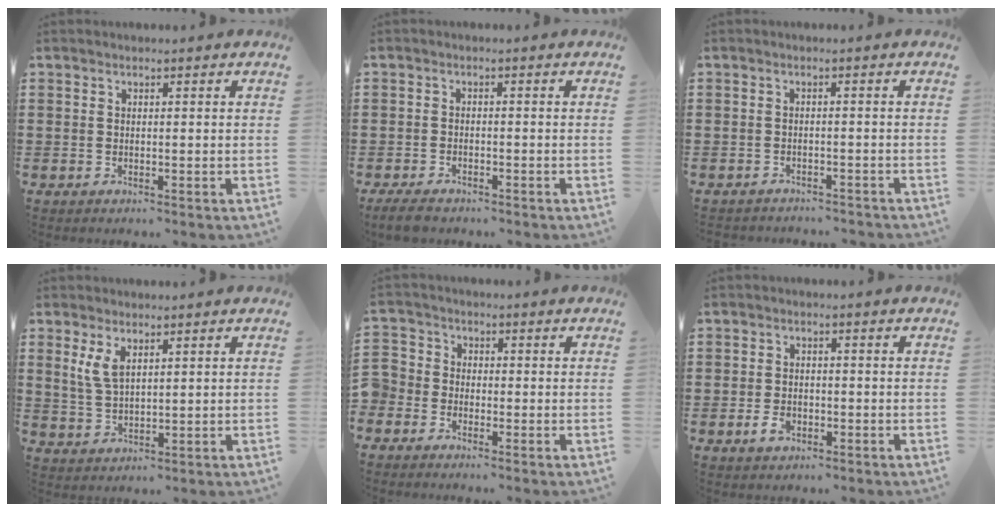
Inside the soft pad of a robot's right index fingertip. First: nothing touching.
{"total": 2.2, "force": [-2.0, 0.5, 0.8], "torque": [-0.032, -0.005, -0.044]}
{"total": 1.8, "force": [-1.8, 0.1, 0.0], "torque": [-0.006, -0.001, -0.038]}
{"total": 4.0, "force": [2.0, 1.9, 3.0], "torque": [-0.073, 0.001, 0.033]}
{"total": 2.7, "force": [-2.2, 1.5, -0.1], "torque": [-0.020, -0.001, -0.053]}
{"total": 2.4, "force": [-1.1, 1.4, 1.6], "torque": [-0.038, -0.004, -0.021]}